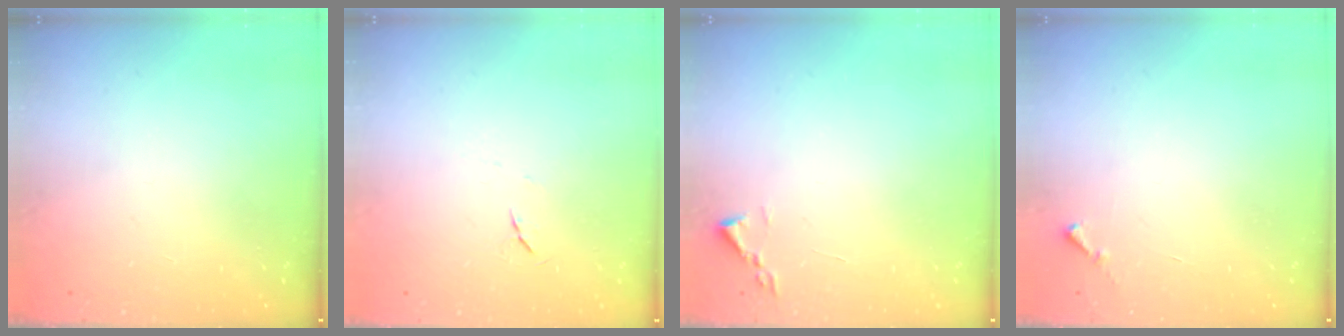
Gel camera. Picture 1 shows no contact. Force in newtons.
{"total": 3.6, "press": 3.6, "slide": 0.6}
{"total": 1.9, "press": 1.8, "slide": 0.3}
{"total": 4.4, "press": 4.4, "slide": 0.3}